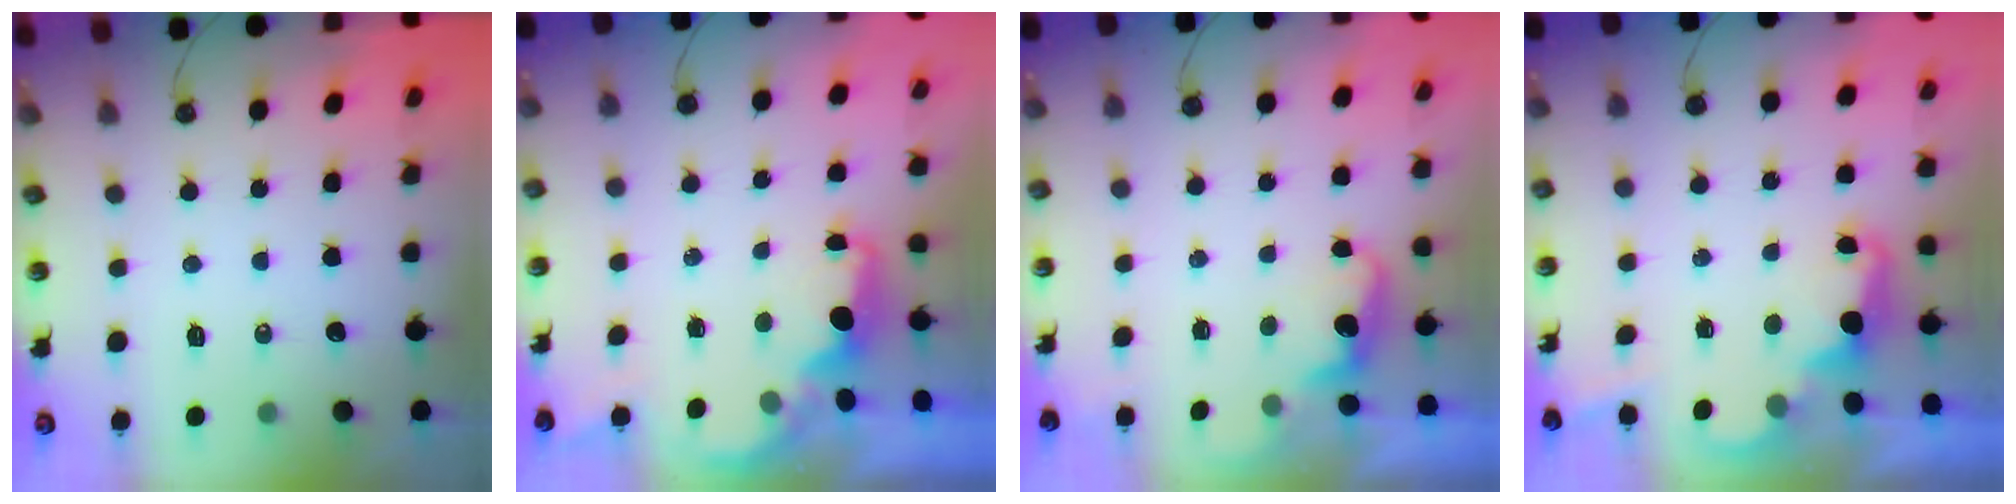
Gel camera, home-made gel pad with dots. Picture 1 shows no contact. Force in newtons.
{"total": 2.0, "press": 1.8, "slide": 0.8}
{"total": 1.4, "press": 1.2, "slide": 0.8}
{"total": 2.4, "press": 2.3, "slide": 0.5}